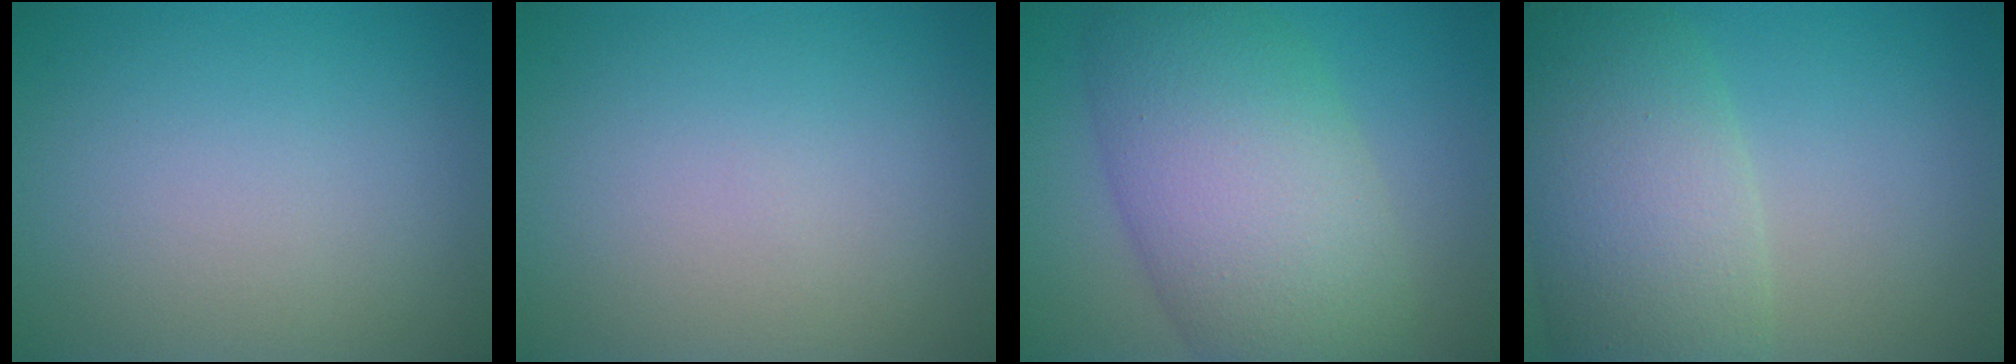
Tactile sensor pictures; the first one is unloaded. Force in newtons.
{"total": 0.0}
{"total": 10.8, "press": 10.8, "slide": 0.1}
{"total": 8.3, "press": 8.3, "slide": 0.5}